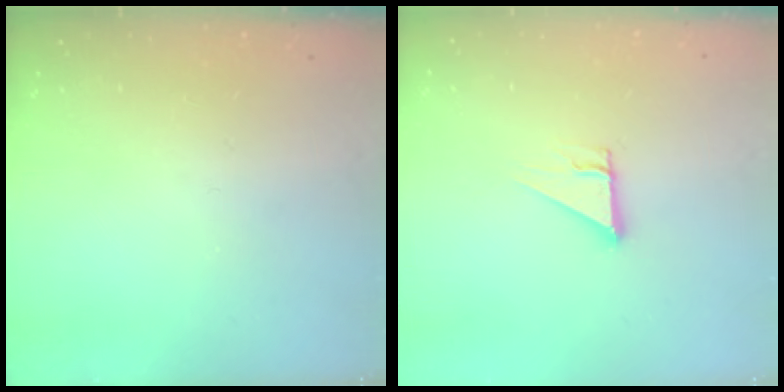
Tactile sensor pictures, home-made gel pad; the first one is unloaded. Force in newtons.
{"total": 3.1, "press": 3.1, "slide": 0.1}